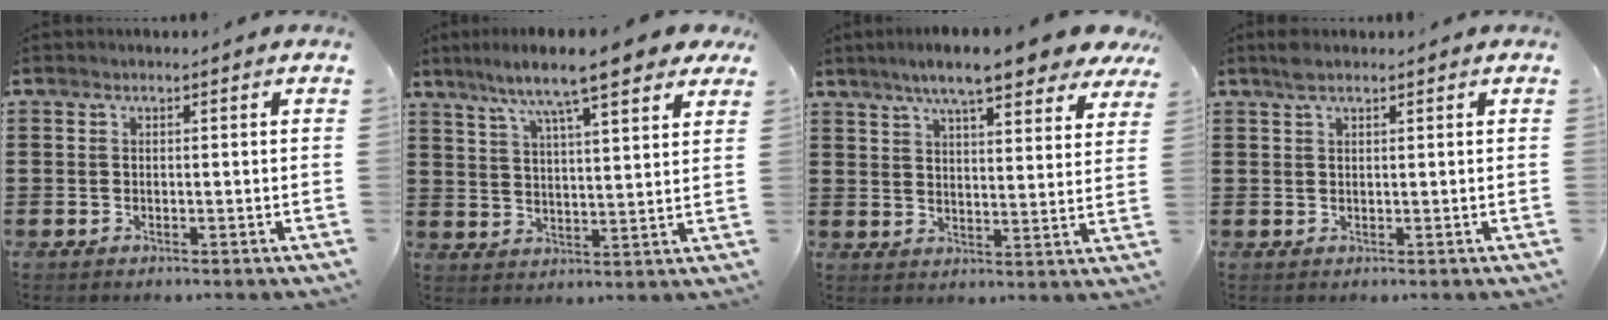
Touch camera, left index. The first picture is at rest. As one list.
[{"total": 9.7, "force": [7.7, 1.0, 5.8], "torque": [-0.133, -0.024, 0.129]}, {"total": 8.9, "force": [7.4, 0.9, 5.0], "torque": [-0.102, -0.020, 0.127]}, {"total": 2.0, "force": [1.5, 0.6, 1.3], "torque": [-0.028, 0.003, 0.027]}]